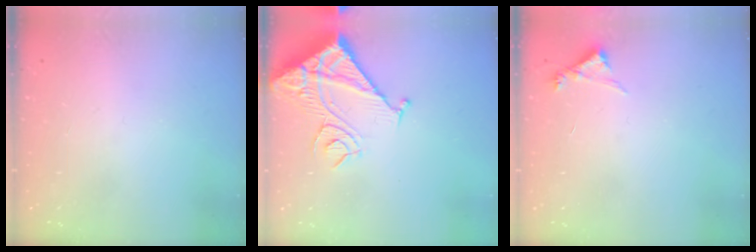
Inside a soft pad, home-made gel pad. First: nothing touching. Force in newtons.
{"total": 13.7, "press": 13.6, "slide": 1.6}
{"total": 5.0, "press": 5.0, "slide": 0.5}